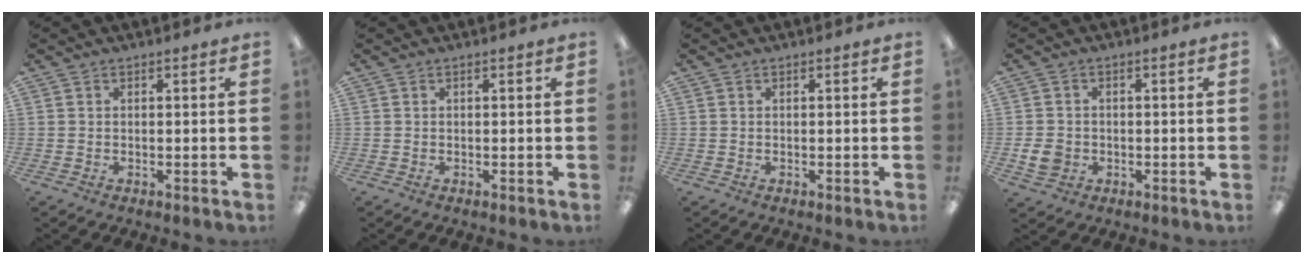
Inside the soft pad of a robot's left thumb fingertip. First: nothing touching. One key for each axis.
{"total": 0.0}
{"total": 0.0}
{"total": 4.7, "fx": -0.9, "fy": 4.1, "fz": 2.2, "tx": -0.034, "ty": -0.002, "tz": -0.019}